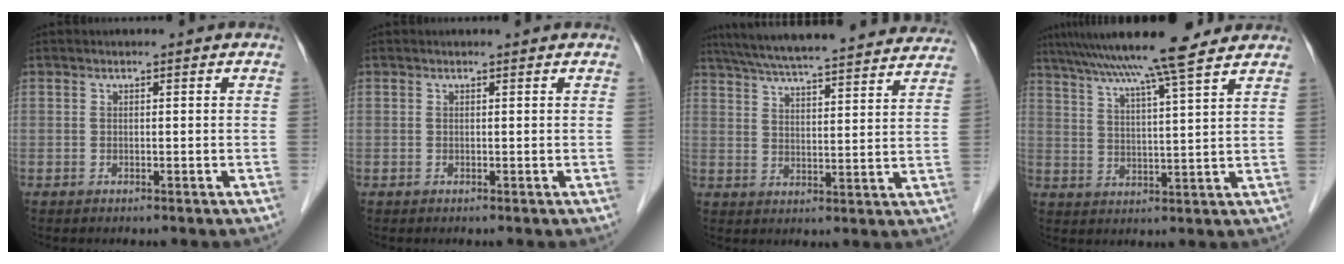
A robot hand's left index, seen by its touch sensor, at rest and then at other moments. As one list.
[{"total": 0.6, "force": [0.6, 0.0, 0.1], "torque": [-0.008, -0.001, 0.004]}, {"total": 28.9, "force": [26.2, 3.1, 11.8], "torque": [-0.198, -0.011, 0.341]}, {"total": 16.1, "force": [13.5, -0.6, 8.6], "torque": [-0.152, 0.025, 0.195]}]